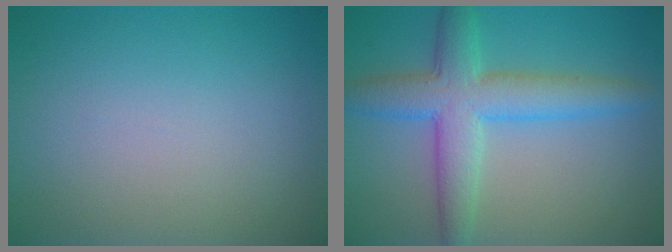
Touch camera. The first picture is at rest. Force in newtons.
{"total": 6.1, "press": 6.1, "slide": 0.1}